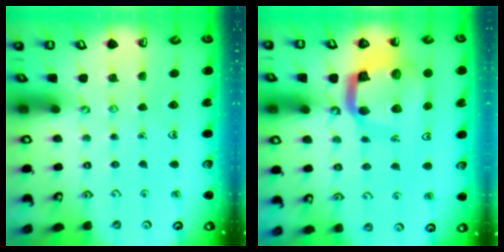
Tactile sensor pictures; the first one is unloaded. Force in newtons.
{"total": 12.1, "press": 12.0, "slide": 1.4}